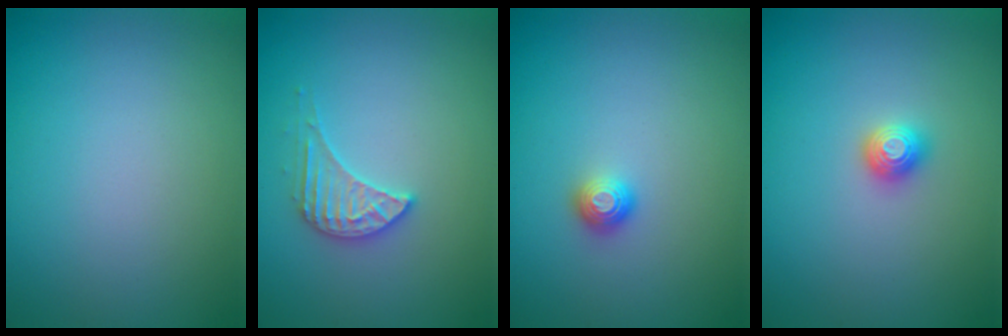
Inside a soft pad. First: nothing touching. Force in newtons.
{"total": 2.6, "press": 2.6, "slide": 0.2}
{"total": 1.1, "press": 1.0, "slide": 0.4}
{"total": 1.3, "press": 1.2, "slide": 0.4}